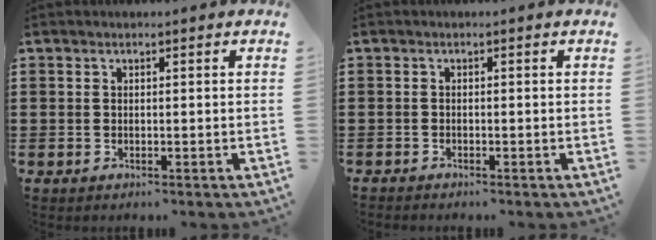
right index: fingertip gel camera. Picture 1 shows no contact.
{"total": 0.7, "force": [-0.7, 0.1, -0.1], "torque": [0.001, 0.000, -0.014]}